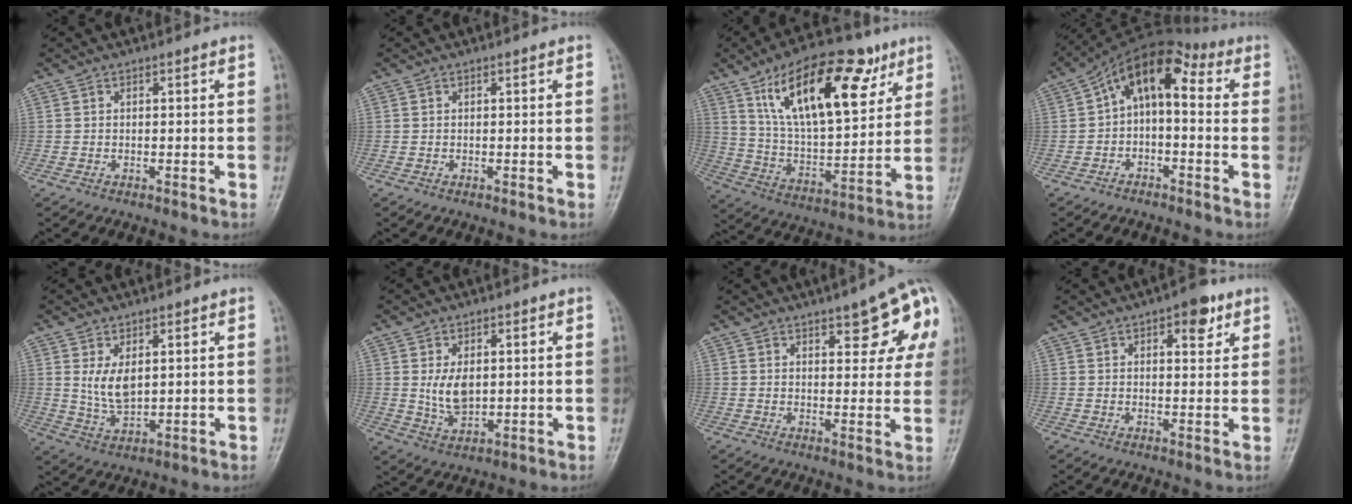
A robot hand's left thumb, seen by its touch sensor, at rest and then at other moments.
{"total": 0.0}
{"total": 23.6, "force": [11.6, 10.5, 17.6], "torque": [-0.250, -0.033, 0.201]}
{"total": 9.9, "force": [1.1, 5.6, 8.1], "torque": [-0.107, 0.044, 0.001]}
{"total": 6.0, "force": [1.7, 3.4, 4.6], "torque": [-0.074, -0.015, 0.042]}
{"total": 6.4, "force": [0.9, 4.0, 4.9], "torque": [-0.075, -0.009, 0.026]}
{"total": 13.0, "force": [5.5, 4.8, 10.7], "torque": [-0.099, -0.008, 0.062]}
{"total": 6.4, "force": [3.4, 2.9, 4.6], "torque": [-0.039, -0.012, 0.040]}